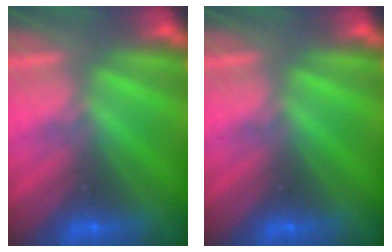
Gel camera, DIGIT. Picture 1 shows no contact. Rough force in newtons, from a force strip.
{"total": 0.0}